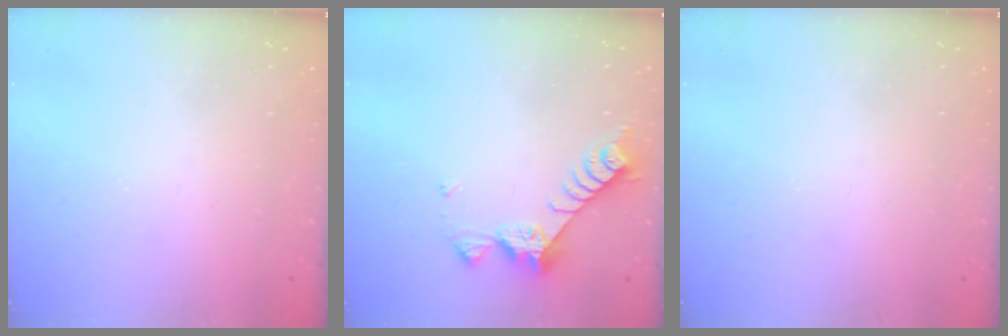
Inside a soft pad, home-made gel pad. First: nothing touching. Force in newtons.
{"total": 8.3, "press": 8.3, "slide": 0.5}
{"total": 0.7, "press": 0.7, "slide": 0.1}